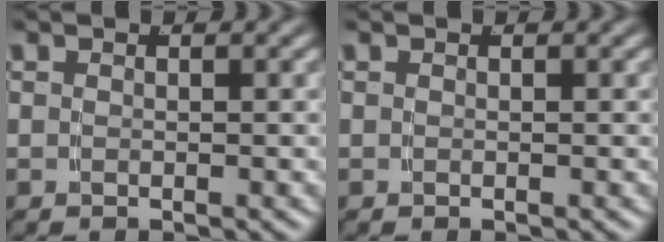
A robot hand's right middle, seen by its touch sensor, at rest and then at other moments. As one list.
[{"total": 0.0}]